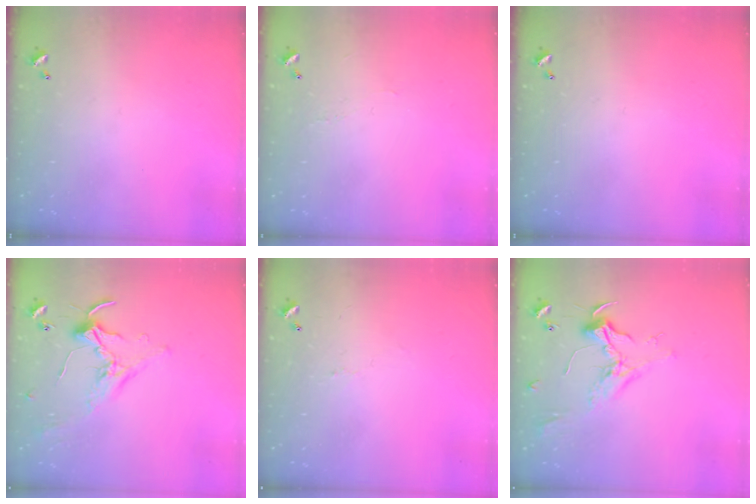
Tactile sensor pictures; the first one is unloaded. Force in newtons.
{"total": 0.9, "press": 0.7, "slide": 0.6}
{"total": 0.0}
{"total": 0.8, "press": 0.7, "slide": 0.4}
{"total": 1.6, "press": 1.5, "slide": 0.5}
{"total": 2.4, "press": 2.3, "slide": 0.9}